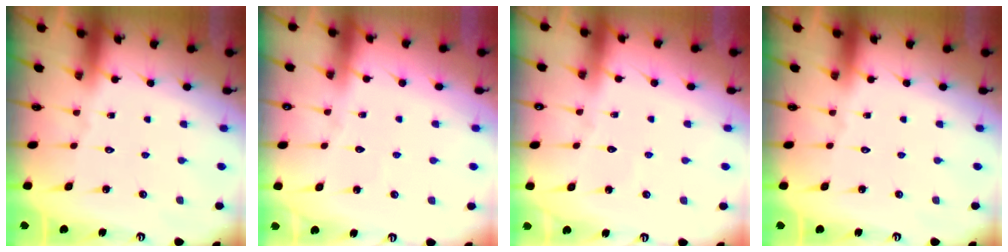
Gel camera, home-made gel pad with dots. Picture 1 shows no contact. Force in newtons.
{"total": 2.5, "press": 2.5, "slide": 0.3}
{"total": 2.3, "press": 2.2, "slide": 0.3}
{"total": 0.0}